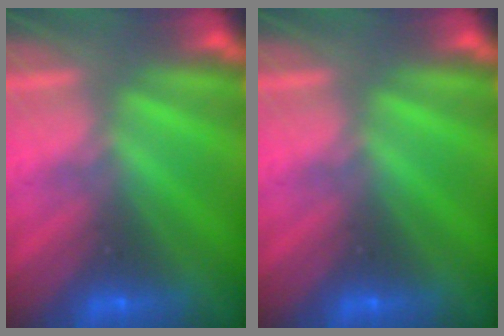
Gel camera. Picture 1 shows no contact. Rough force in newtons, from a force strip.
{"total": 0.0}